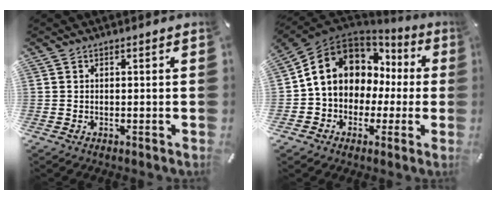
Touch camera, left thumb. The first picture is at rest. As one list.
[{"total": 12.2, "force": [3.0, 10.3, 5.8], "torque": [-0.122, -0.016, 0.061]}]